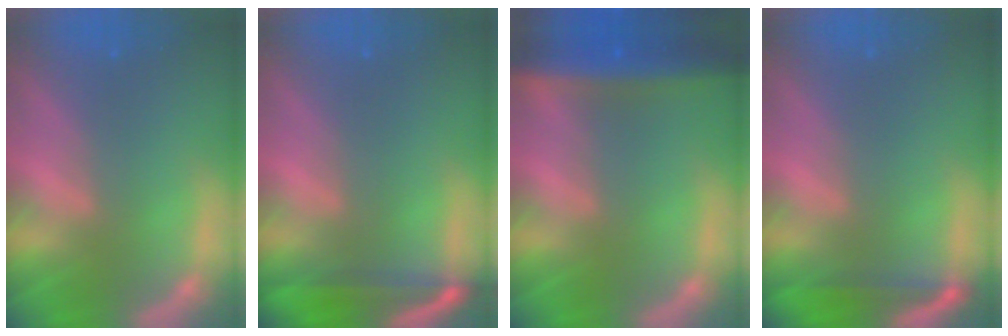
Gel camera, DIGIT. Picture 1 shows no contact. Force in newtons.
{"total": 5.5}
{"total": 8.0}
{"total": 4.0}